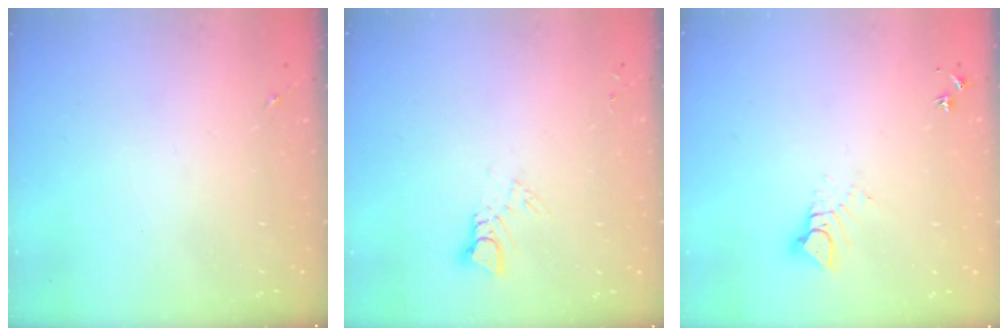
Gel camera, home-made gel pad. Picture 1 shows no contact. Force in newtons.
{"total": 3.6, "press": 3.6, "slide": 0.1}
{"total": 6.3, "press": 6.3, "slide": 0.1}